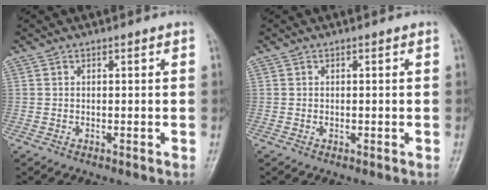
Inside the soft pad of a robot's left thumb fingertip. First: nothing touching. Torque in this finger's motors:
{"motor_torque": [-0.08, 0.04, 0.03, 0.11, 0.01]}